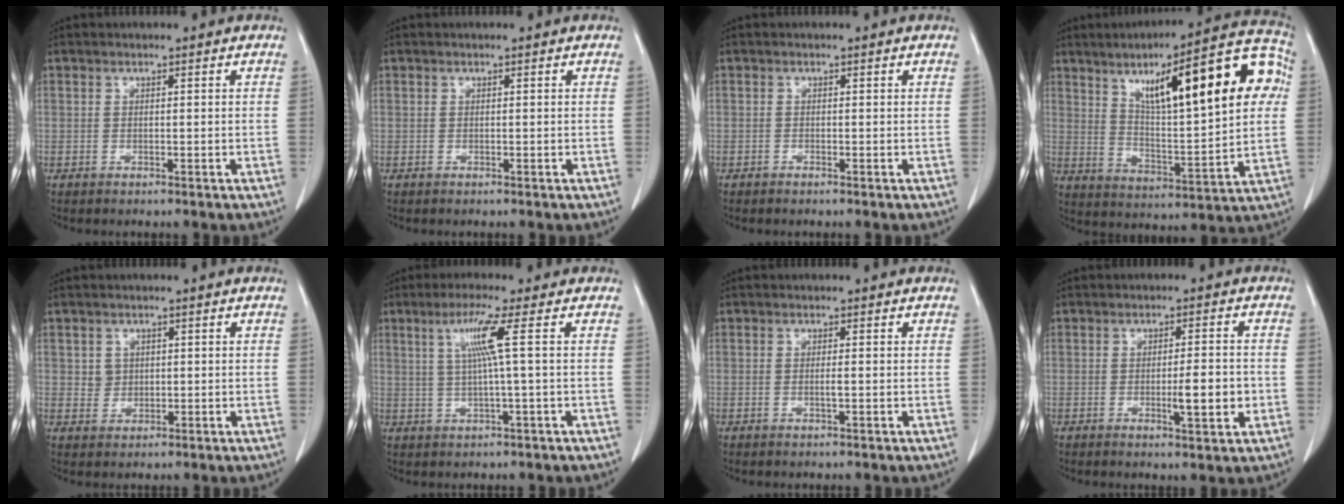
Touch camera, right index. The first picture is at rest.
{"total": 0.0}
{"total": 0.0}
{"total": 22.4, "force": [7.2, 4.4, 20.8], "torque": [-0.300, 0.037, 0.105]}
{"total": 2.3, "force": [0.6, 2.2, 0.4], "torque": [-0.003, 0.000, 0.012]}
{"total": 5.5, "force": [1.4, -1.3, 5.1], "torque": [-0.105, 0.005, 0.031]}
{"total": 1.1, "force": [-0.2, -0.1, 1.0], "torque": [-0.021, -0.002, -0.004]}
{"total": 5.4, "force": [-1.2, 0.8, 5.2], "torque": [-0.081, -0.003, -0.012]}